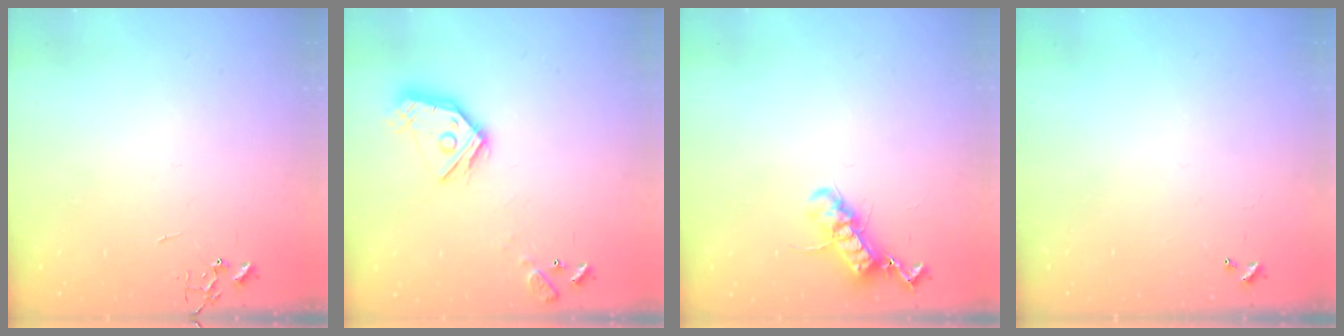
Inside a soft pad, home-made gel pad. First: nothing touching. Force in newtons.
{"total": 14.1, "press": 14.1, "slide": 1.1}
{"total": 12.8, "press": 12.8, "slide": 0.8}
{"total": 0.0}